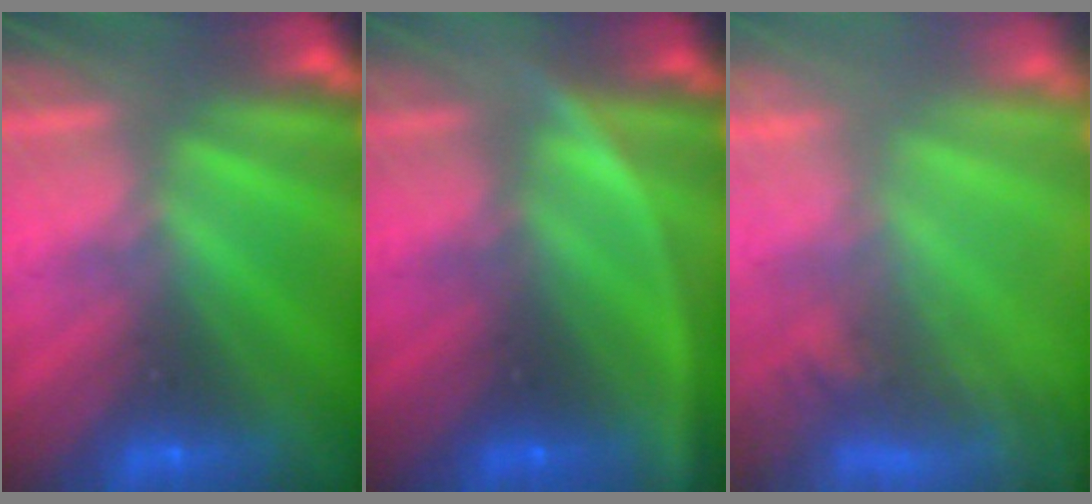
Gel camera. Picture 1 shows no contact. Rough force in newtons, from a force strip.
{"total": 3.0}
{"total": 6.9}